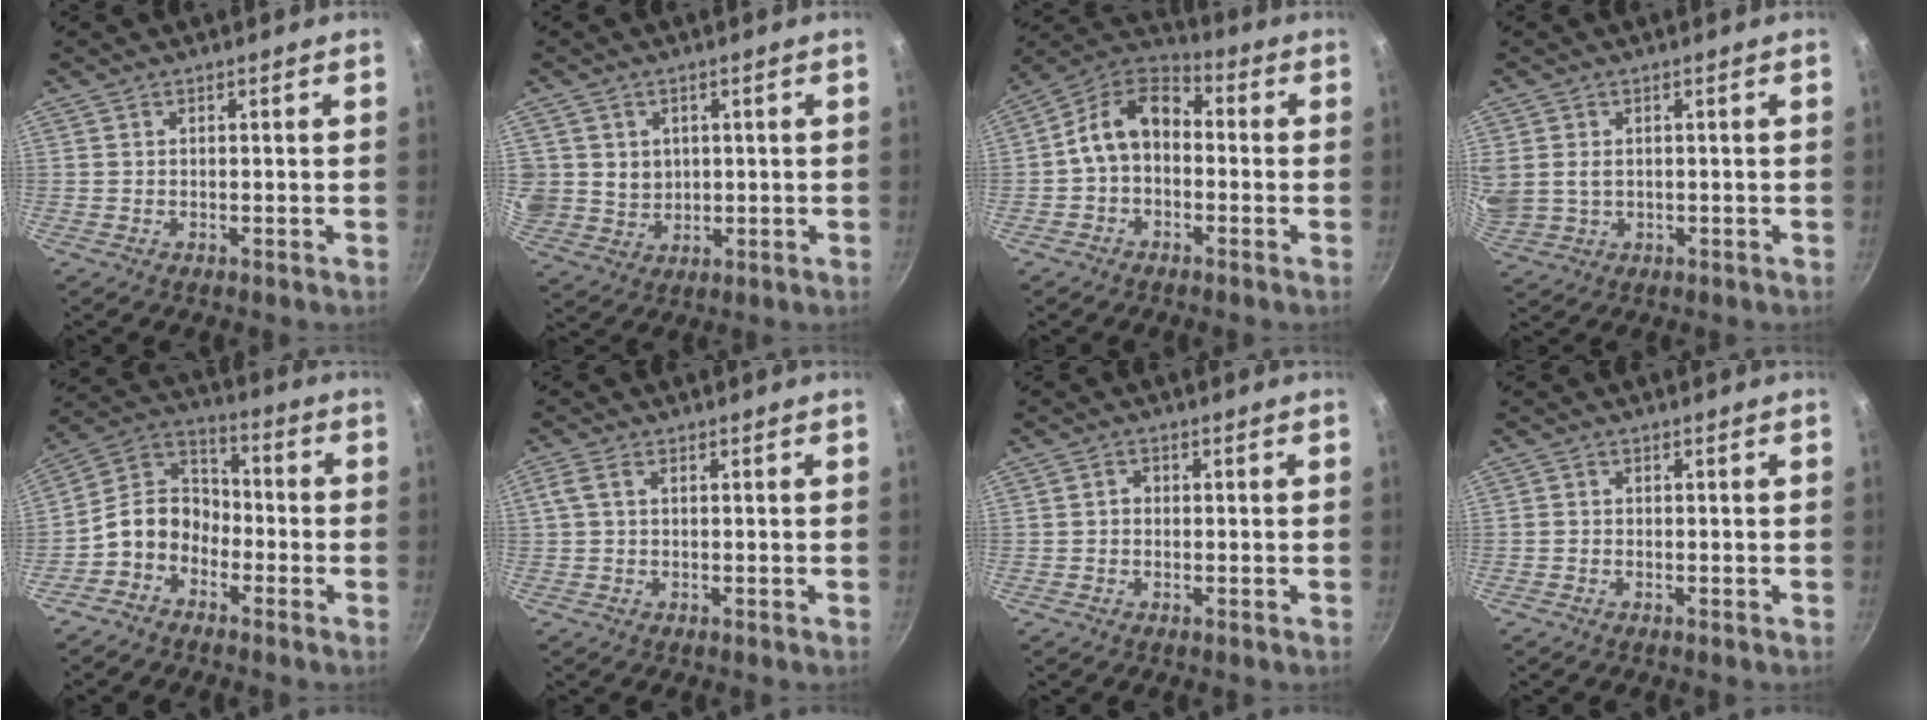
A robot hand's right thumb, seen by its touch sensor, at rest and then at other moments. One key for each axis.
{"total": 6.5, "fx": 1.7, "fy": 5.9, "fz": 2.2, "tx": -0.022, "ty": -0.009, "tz": 0.042}
{"total": 11.3, "fx": -0.6, "fy": 8.0, "fz": 7.9, "tx": -0.116, "ty": 0.046, "tz": -0.034}
{"total": 6.9, "fx": 1.3, "fy": 5.3, "fz": 4.3, "tx": -0.086, "ty": -0.005, "tz": 0.036}
{"total": 10.0, "fx": -4.0, "fy": 7.5, "fz": 5.1, "tx": -0.063, "ty": 0.061, "tz": -0.106}
{"total": 2.4, "fx": 0.4, "fy": 1.5, "fz": 1.9, "tx": -0.043, "ty": 0.007, "tz": 0.008}
{"total": 1.5, "fx": -0.1, "fy": 1.3, "fz": 0.8, "tx": -0.011, "ty": 0.007, "tz": -0.003}
{"total": 0.7, "fx": -0.5, "fy": 0.4, "fz": 0.3, "tx": -0.009, "ty": 0.003, "tz": -0.012}